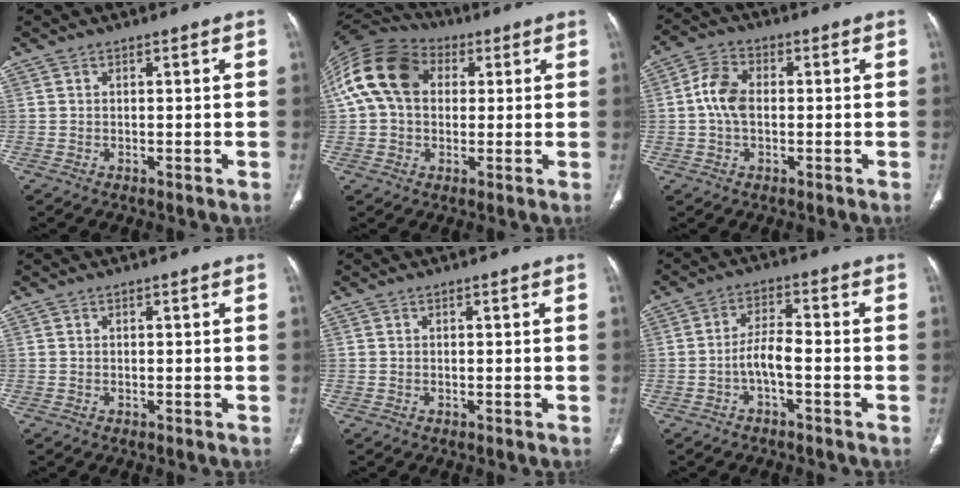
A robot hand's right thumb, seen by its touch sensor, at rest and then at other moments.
{"total": 16.4, "force": [3.4, 12.1, 10.6], "torque": [-0.205, 0.032, 0.053]}
{"total": 6.9, "force": [0.0, 4.6, 5.2], "torque": [-0.101, 0.017, -0.008]}
{"total": 0.0}
{"total": 0.0}
{"total": 4.6, "force": [-1.8, 1.4, 4.0], "torque": [-0.076, 0.024, -0.036]}